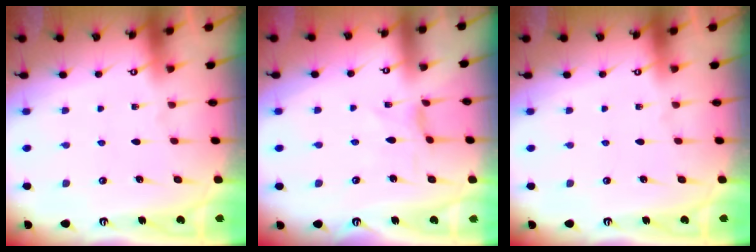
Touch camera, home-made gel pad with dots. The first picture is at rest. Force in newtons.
{"total": 0.0}
{"total": 0.0}